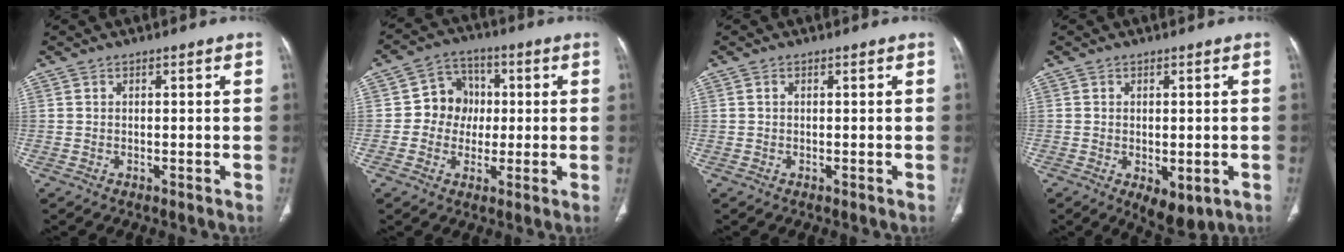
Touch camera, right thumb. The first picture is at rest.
{"total": 8.1, "force": [0.0, 7.4, 3.3], "torque": [-0.006, 0.016, -0.011]}
{"total": 0.0}
{"total": 5.3, "force": [-1.3, 3.3, 4.0], "torque": [-0.040, 0.000, 0.003]}